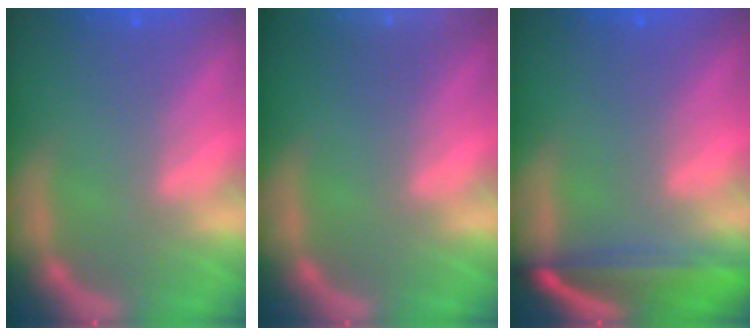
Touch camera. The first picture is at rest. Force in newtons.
{"total": 6.5}
{"total": 6.5}